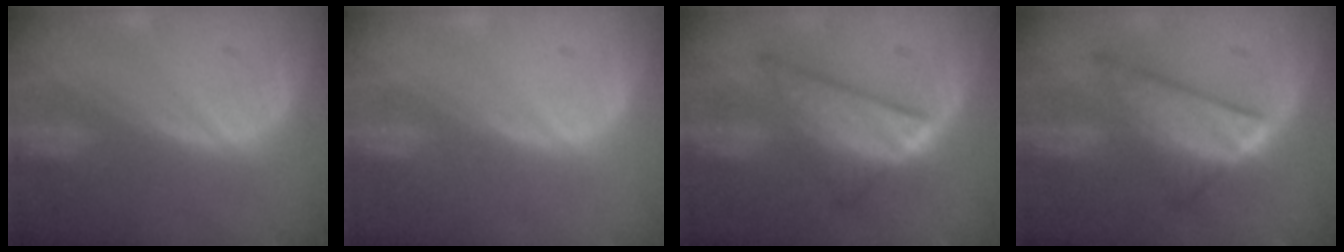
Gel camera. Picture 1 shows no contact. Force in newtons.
{"total": 0.0}
{"total": 7.8, "press": 7.8, "slide": 0.4}
{"total": 7.9, "press": 7.9, "slide": 0.5}